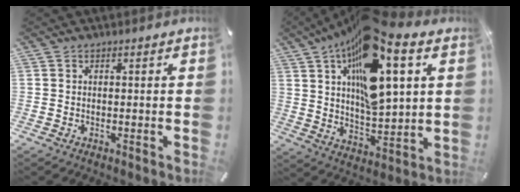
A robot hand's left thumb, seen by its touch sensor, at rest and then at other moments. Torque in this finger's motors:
{"motor_torque": [2.55, 2.45, 2.26, -0.51, 1.03]}